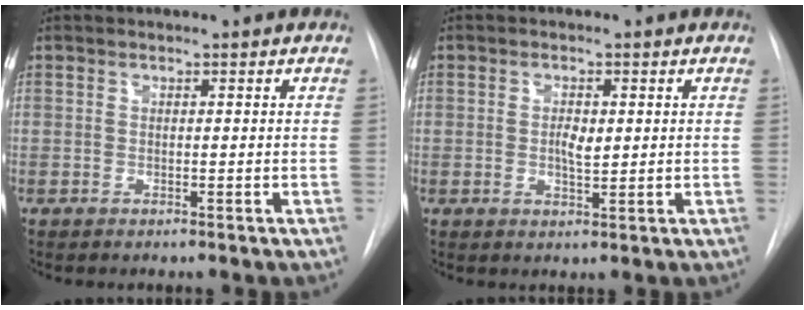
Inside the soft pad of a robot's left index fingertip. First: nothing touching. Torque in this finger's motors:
{"motor_torque": [0.27, -0.08, 0.02, 0.02]}